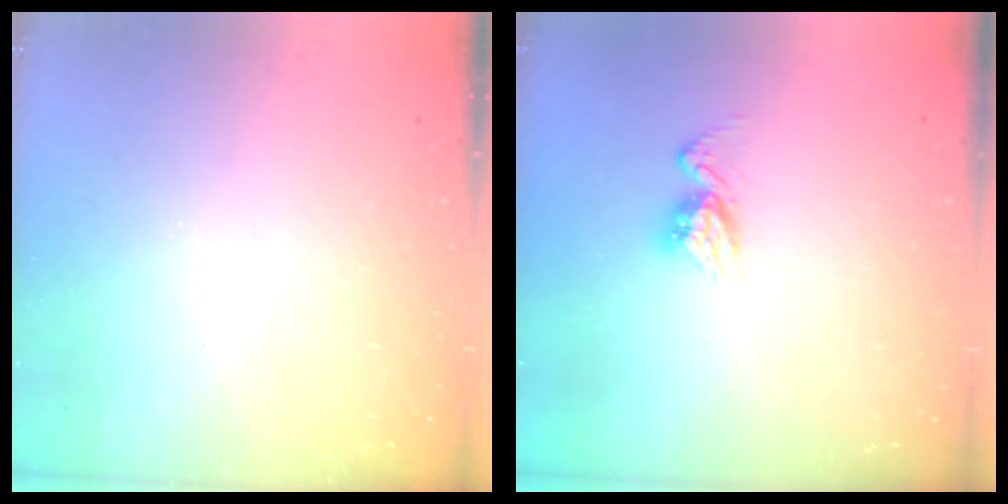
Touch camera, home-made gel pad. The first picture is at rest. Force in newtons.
{"total": 6.7, "press": 6.7, "slide": 0.6}